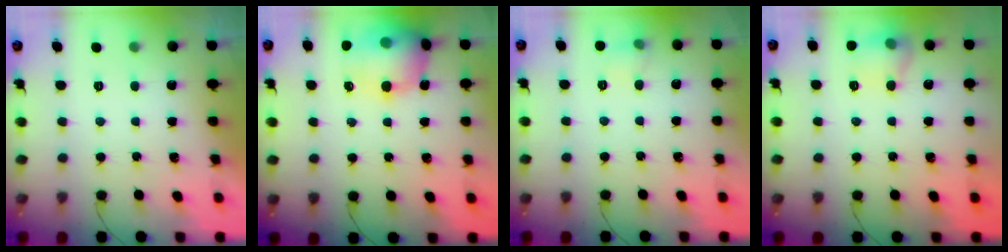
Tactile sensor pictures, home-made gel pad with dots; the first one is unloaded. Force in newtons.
{"total": 15.6, "press": 15.2, "slide": 3.4}
{"total": 6.6, "press": 6.2, "slide": 2.1}
{"total": 10.8, "press": 10.8, "slide": 0.5}